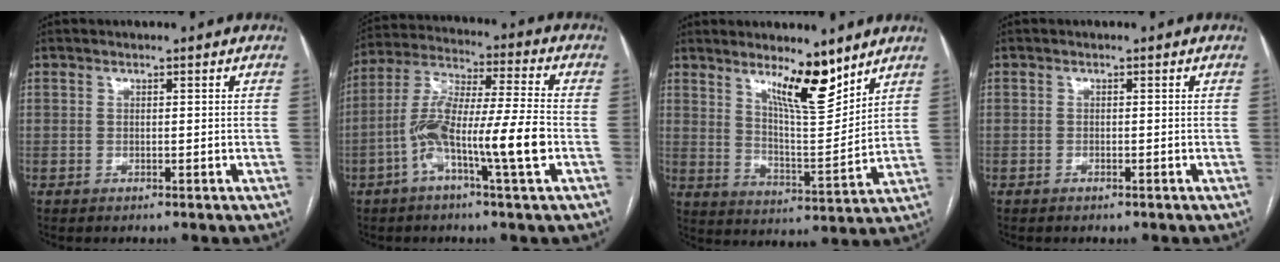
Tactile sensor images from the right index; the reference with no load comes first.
{"total": 13.8, "force": [-4.3, 0.6, 13.1], "torque": [-0.254, 0.010, -0.085]}
{"total": 9.9, "force": [7.1, 1.6, 6.7], "torque": [-0.117, -0.016, 0.127]}
{"total": 0.5, "force": [-0.4, 0.2, 0.3], "torque": [-0.009, -0.001, -0.004]}